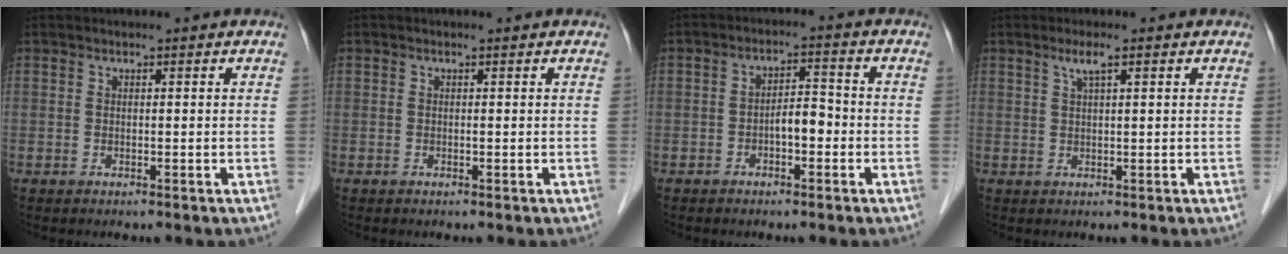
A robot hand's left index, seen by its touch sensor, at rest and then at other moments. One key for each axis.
{"total": 0.0}
{"total": 3.7, "fx": -1.3, "fy": 1.4, "fz": 3.1, "tx": -0.052, "ty": 0.017, "tz": -0.021}
{"total": 2.1, "fx": 1.2, "fy": 0.0, "fz": 1.8, "tx": -0.040, "ty": 0.006, "tz": 0.023}